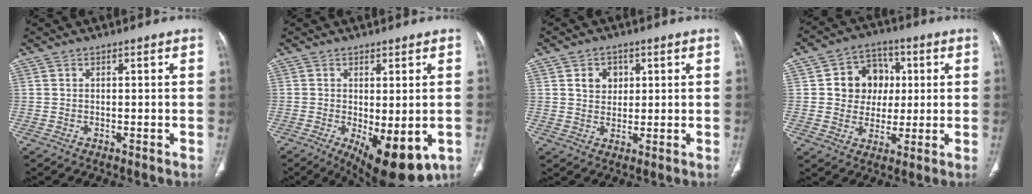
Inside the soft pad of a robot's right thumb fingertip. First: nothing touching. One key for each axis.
{"total": 12.3, "fx": -4.2, "fy": 5.1, "fz": 10.3, "tx": -0.140, "ty": -0.017, "tz": -0.046}
{"total": 4.7, "fx": 1.5, "fy": 3.9, "fz": 2.1, "tx": -0.009, "ty": -0.005, "tz": 0.026}
{"total": 10.9, "fx": 1.6, "fy": 9.5, "fz": 5.1, "tx": -0.026, "ty": 0.007, "tz": 0.025}